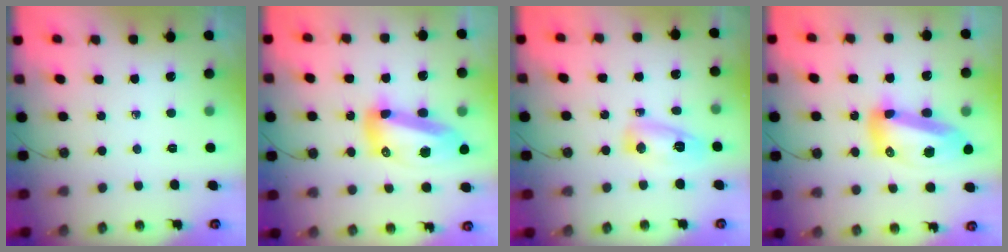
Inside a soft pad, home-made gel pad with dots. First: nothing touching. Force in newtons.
{"total": 16.0, "press": 15.9, "slide": 1.8}
{"total": 7.7, "press": 7.7, "slide": 0.8}
{"total": 16.0, "press": 15.9, "slide": 1.8}